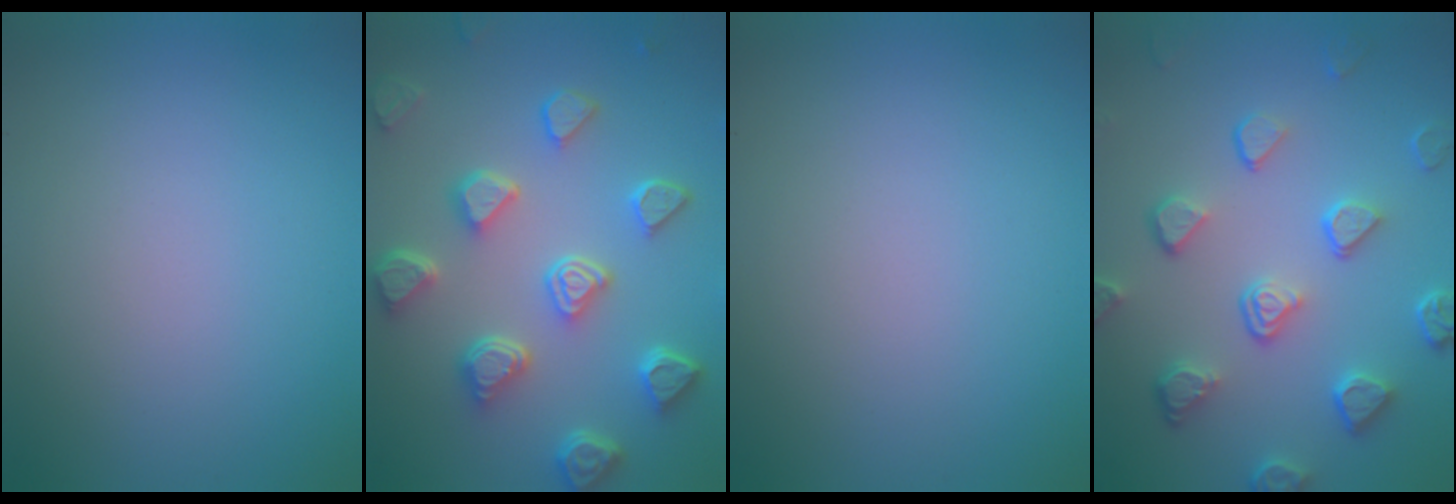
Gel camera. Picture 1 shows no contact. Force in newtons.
{"total": 6.6, "press": 5.3, "slide": 3.9}
{"total": 0.0}
{"total": 5.3, "press": 4.1, "slide": 3.3}